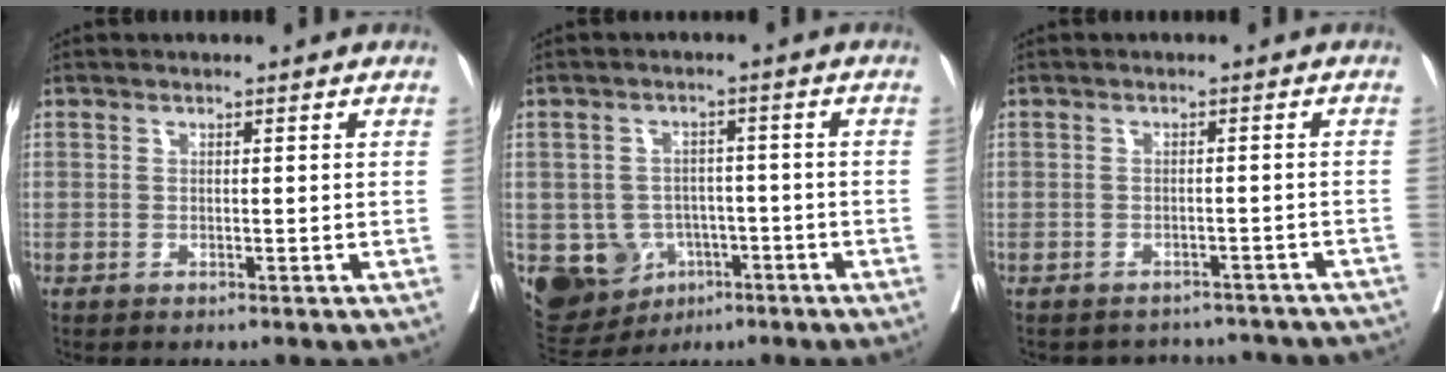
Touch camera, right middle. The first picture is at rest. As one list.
[{"total": 10.9, "force": [-3.8, 9.6, 3.5], "torque": [-0.077, 0.017, -0.044]}, {"total": 10.5, "force": [-9.7, 3.8, 1.3], "torque": [-0.010, 0.015, -0.096]}]